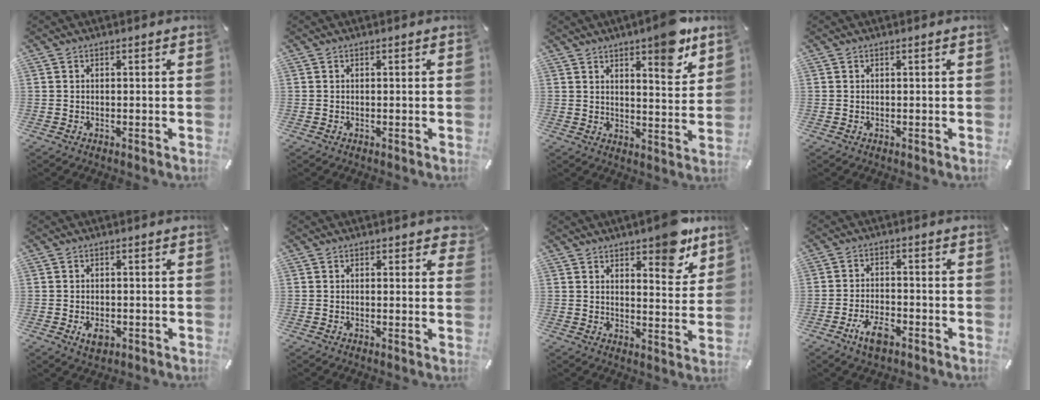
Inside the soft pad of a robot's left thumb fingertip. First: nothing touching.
{"total": 0.0}
{"total": 9.6, "force": [6.9, 2.9, 6.0], "torque": [-0.063, -0.048, 0.111]}
{"total": 0.0}
{"total": 3.4, "force": [-1.1, 2.3, 2.3], "torque": [-0.052, -0.006, -0.024]}
{"total": 1.6, "force": [1.0, 1.0, 0.9], "torque": [-0.003, -0.002, 0.013]}
{"total": 10.0, "force": [7.7, 4.1, 5.0], "torque": [-0.041, -0.058, 0.128]}
{"total": 6.4, "force": [-3.8, 3.0, 4.2], "torque": [-0.088, 0.016, -0.070]}